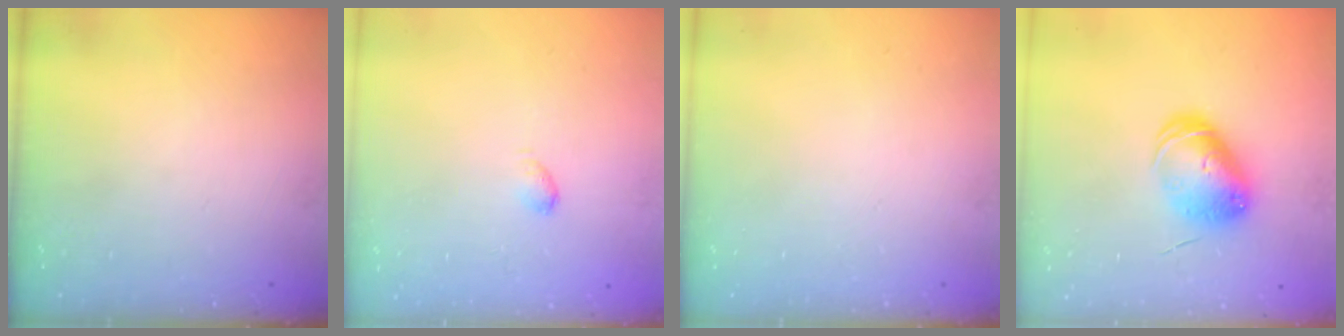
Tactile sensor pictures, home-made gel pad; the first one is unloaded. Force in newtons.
{"total": 2.9, "press": 2.9, "slide": 0.5}
{"total": 0.0}
{"total": 10.0, "press": 10.0, "slide": 0.6}